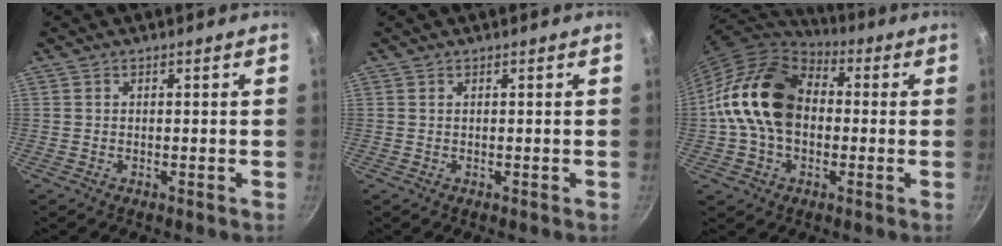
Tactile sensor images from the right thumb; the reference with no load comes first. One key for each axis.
{"total": 0.0}
{"total": 18.3, "fx": 0.2, "fy": 13.1, "fz": 12.8, "tx": -0.208, "ty": 0.038, "tz": -0.010}